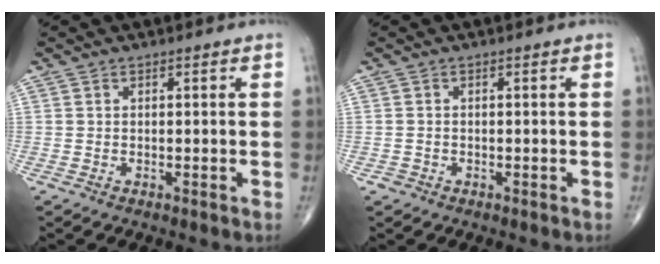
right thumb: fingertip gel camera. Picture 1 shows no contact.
{"total": 0.9, "force": [-0.5, 0.8, 0.1], "torque": [0.001, 0.005, -0.010]}